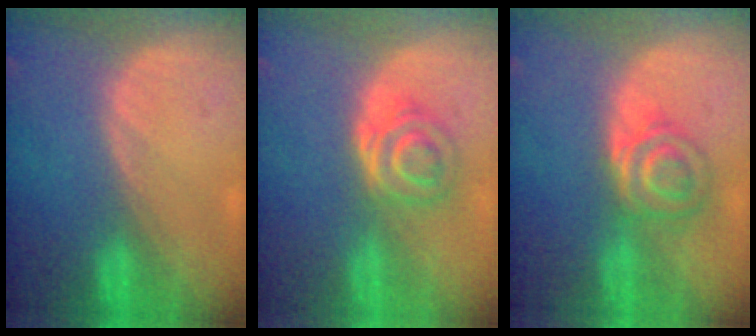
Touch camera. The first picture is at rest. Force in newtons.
{"total": 5.5, "press": 4.9, "slide": 2.6}
{"total": 6.0, "press": 5.5, "slide": 2.3}